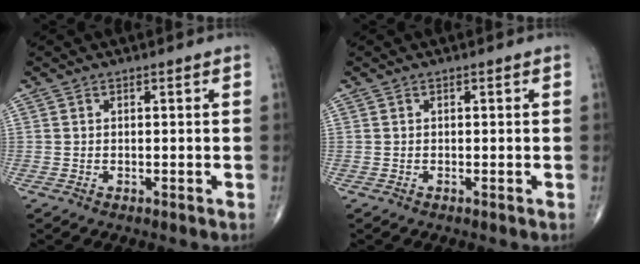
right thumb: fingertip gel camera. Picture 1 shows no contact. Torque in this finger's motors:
{"motor_torque": [0.01, -0.23, 0.30, 0.23, 0.03]}